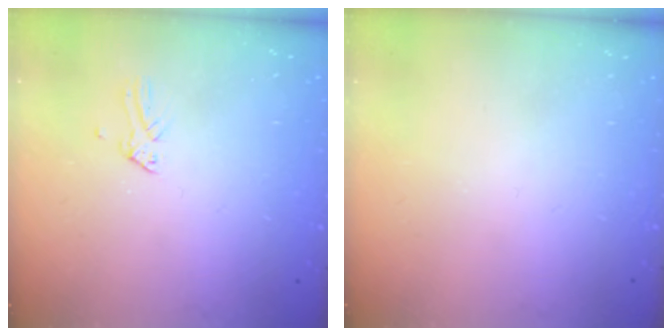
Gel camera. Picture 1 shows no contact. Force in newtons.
{"total": 0.0}